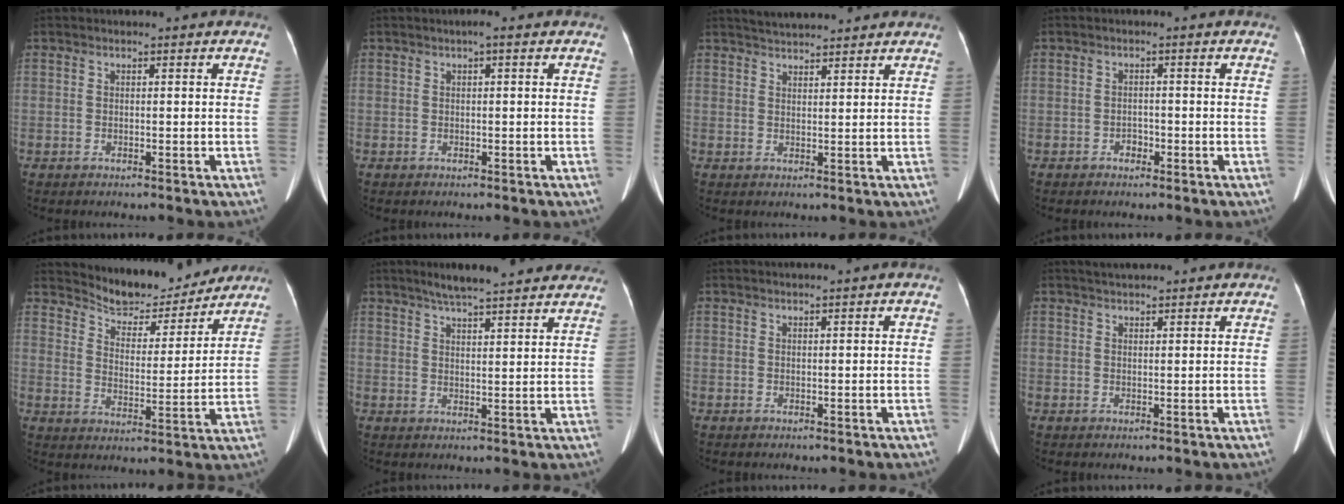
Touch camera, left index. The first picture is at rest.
{"total": 0.7, "force": [0.3, 0.1, 0.6], "torque": [-0.006, 0.009, 0.000]}
{"total": 5.8, "force": [5.5, 0.7, 1.5], "torque": [-0.028, 0.033, 0.081]}
{"total": 1.2, "force": [-0.8, 0.8, 0.4], "torque": [-0.006, 0.004, -0.013]}
{"total": 10.6, "force": [10.3, 2.3, 1.2], "torque": [-0.021, -0.001, 0.160]}
{"total": 14.8, "force": [12.9, 1.5, 7.1], "torque": [-0.099, 0.025, 0.167]}
{"total": 1.4, "force": [1.1, -0.5, 0.7], "torque": [-0.013, 0.008, 0.028]}
{"total": 2.8, "force": [2.7, 0.4, 0.8], "torque": [-0.010, 0.029, 0.046]}